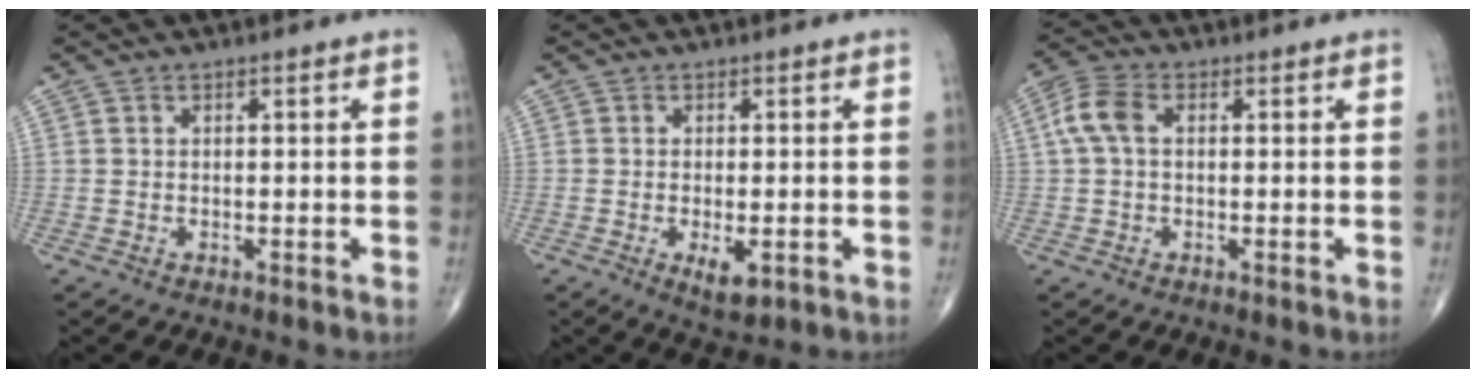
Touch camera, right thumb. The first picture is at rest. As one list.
[{"total": 4.3, "force": [-1.3, 1.8, 3.6], "torque": [-0.056, -0.009, -0.016]}, {"total": 5.5, "force": [0.7, 3.4, 4.3], "torque": [-0.101, 0.017, 0.009]}]